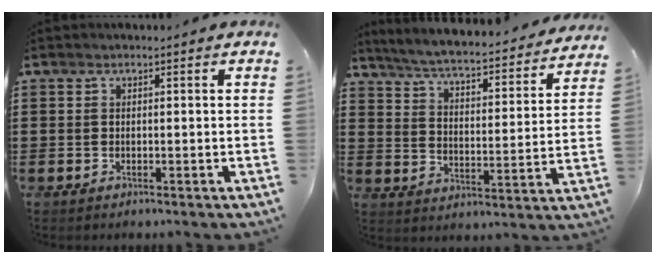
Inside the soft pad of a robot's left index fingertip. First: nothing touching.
{"total": 4.7, "force": [4.4, -0.3, 1.5], "torque": [-0.052, -0.040, 0.067]}